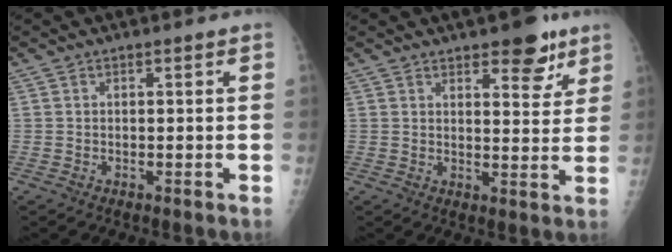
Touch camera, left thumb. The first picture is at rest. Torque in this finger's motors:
{"motor_torque": [0.00, 0.08, 0.00, -0.10, 0.02]}